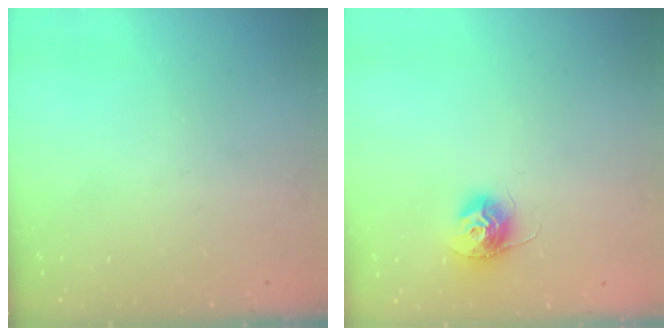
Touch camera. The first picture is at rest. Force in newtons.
{"total": 11.2, "press": 11.2, "slide": 0.7}